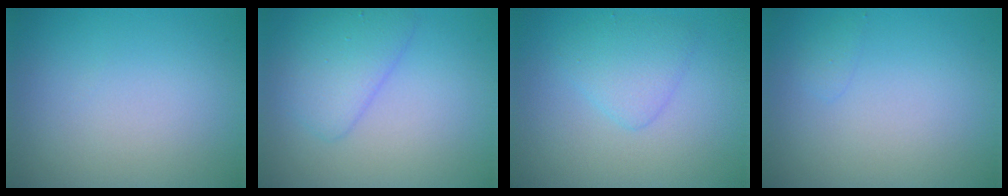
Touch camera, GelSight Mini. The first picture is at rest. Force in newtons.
{"total": 3.4, "press": 3.4, "slide": 0.1}
{"total": 2.5, "press": 2.5, "slide": 0.1}
{"total": 0.6, "press": 0.6, "slide": 0.1}